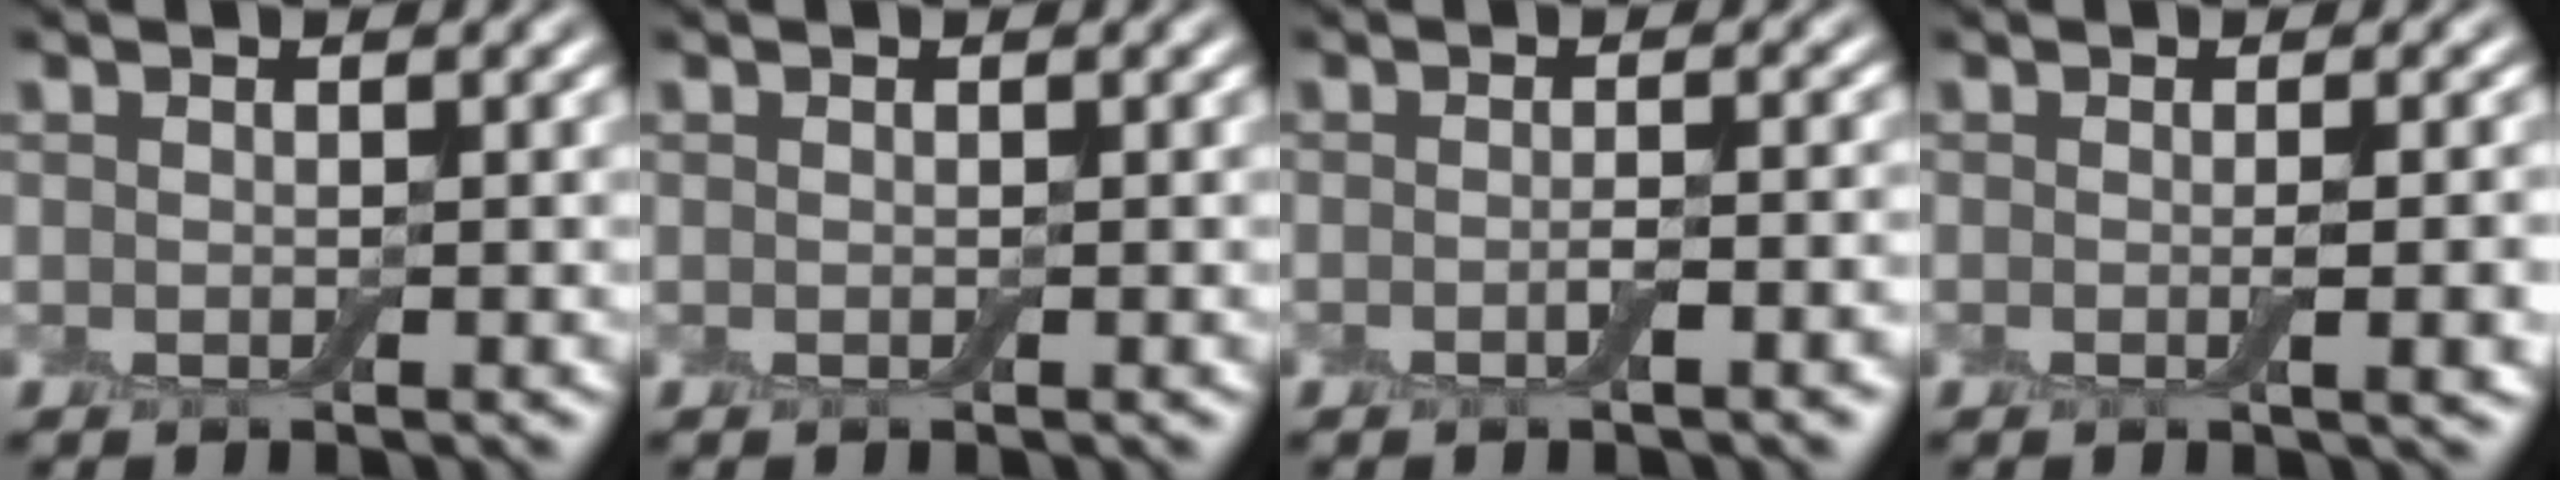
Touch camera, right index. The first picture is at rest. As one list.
[{"total": 0.0}, {"total": 2.5, "force": [-1.0, 0.7, 2.2], "torque": [-0.027, 0.003, -0.017]}, {"total": 3.6, "force": [-0.4, 1.0, 3.4], "torque": [-0.039, -0.001, -0.008]}]